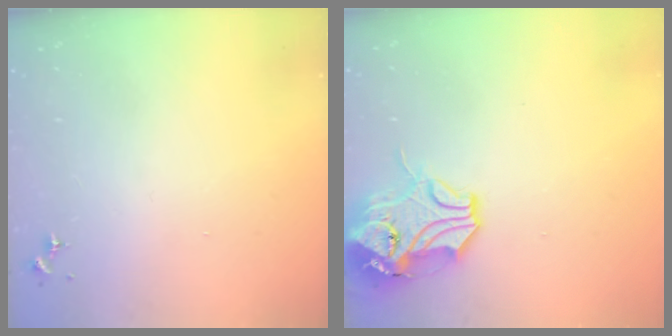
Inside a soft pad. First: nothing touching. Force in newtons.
{"total": 13.7, "press": 13.5, "slide": 1.8}